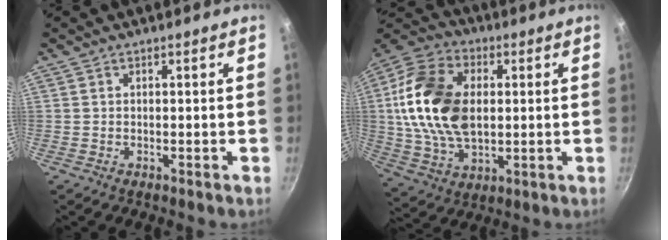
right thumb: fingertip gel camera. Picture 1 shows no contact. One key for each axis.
{"total": 20.3, "fx": 2.0, "fy": 13.3, "fz": 15.2, "tx": -0.269, "ty": 0.006, "tz": 0.032}